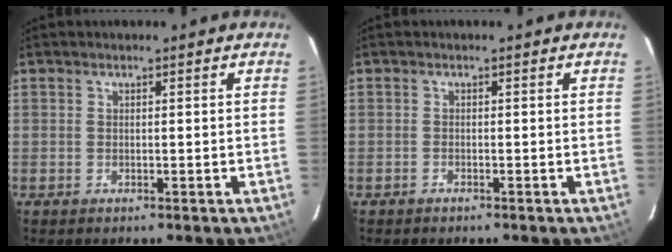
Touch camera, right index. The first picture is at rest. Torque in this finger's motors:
{"motor_torque": [0.18, -0.24, -0.13, -0.03]}